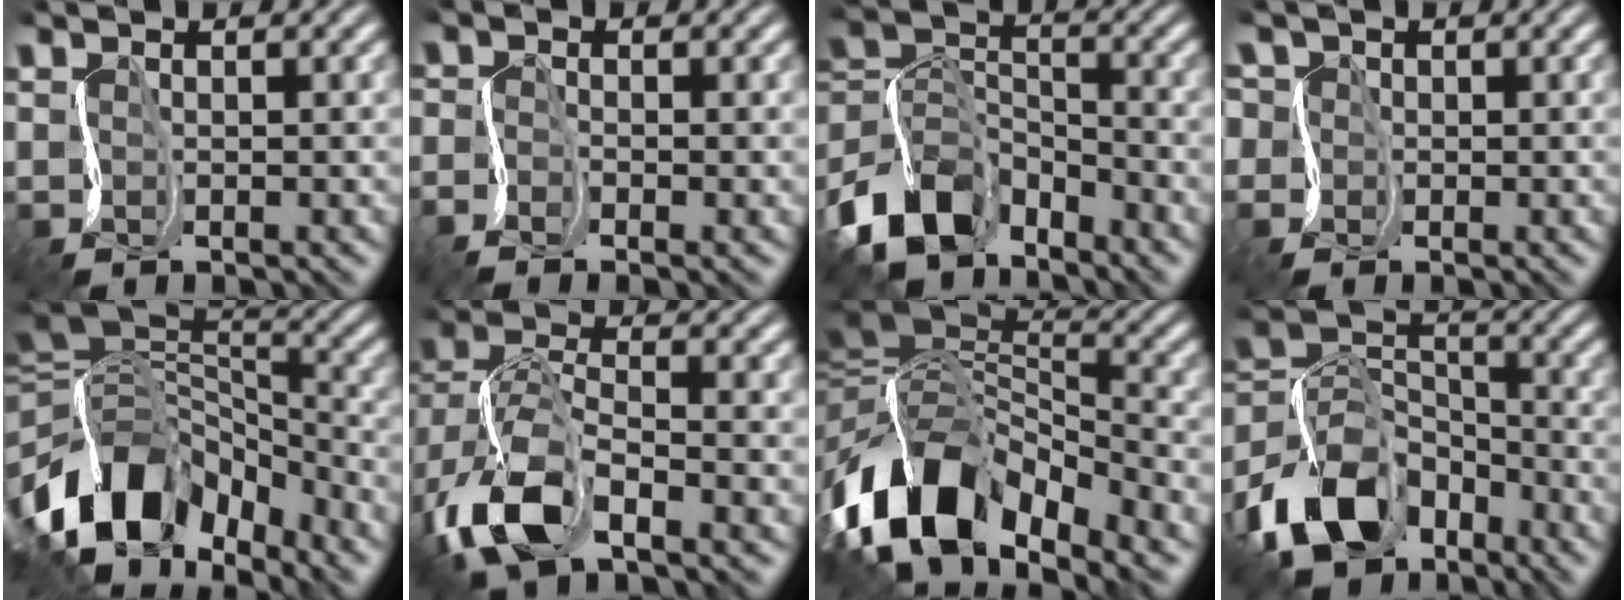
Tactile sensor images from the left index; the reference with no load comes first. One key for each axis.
{"total": 1.7, "fx": -1.3, "fy": 0.5, "fz": 1.1, "tx": -0.023, "ty": 0.000, "tz": -0.035}
{"total": 10.1, "fx": -7.0, "fy": 5.5, "fz": 4.9, "tx": -0.096, "ty": 0.001, "tz": -0.154}
{"total": 3.6, "fx": 0.5, "fy": 3.4, "fz": 1.2, "tx": -0.023, "ty": 0.022, "tz": -0.028}
{"total": 12.7, "fx": -6.0, "fy": 8.0, "fz": 7.7, "tx": -0.156, "ty": 0.011, "tz": -0.120}
{"total": 9.4, "fx": -4.9, "fy": 4.3, "fz": 6.7, "tx": -0.148, "ty": -0.007, "tz": -0.102}
{"total": 13.0, "fx": -6.6, "fy": 7.2, "fz": 8.6, "tx": -0.165, "ty": 0.002, "tz": -0.128}
{"total": 10.9, "fx": -6.7, "fy": 6.5, "fz": 5.7, "tx": -0.109, "ty": -0.001, "tz": -0.142}